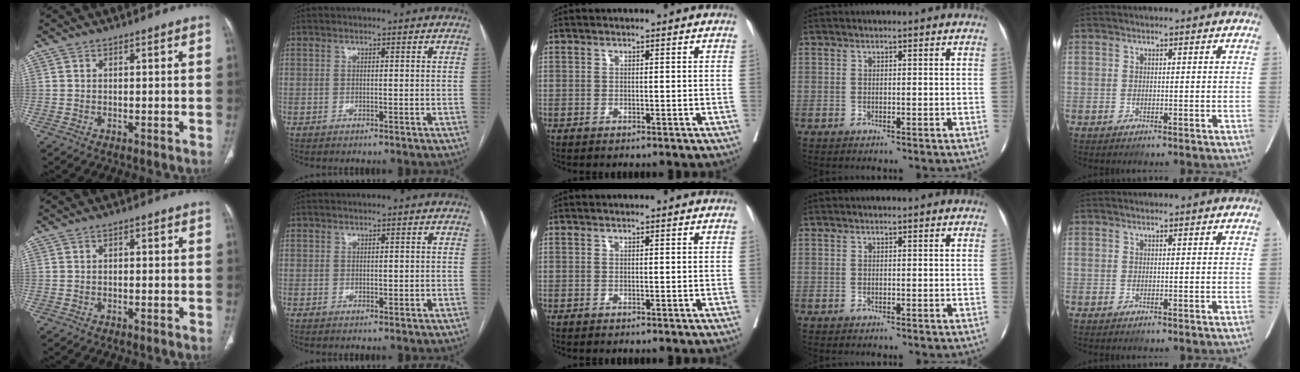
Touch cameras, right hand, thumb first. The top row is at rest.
{"thumb": {"total": 0.8, "force": [0.0, 0.5, 0.6], "torque": [-0.007, 0.003, -0.001]}, "index": {"total": 0.9, "force": [0.1, 0.7, 0.6], "torque": [-0.006, 0.000, 0.002]}}